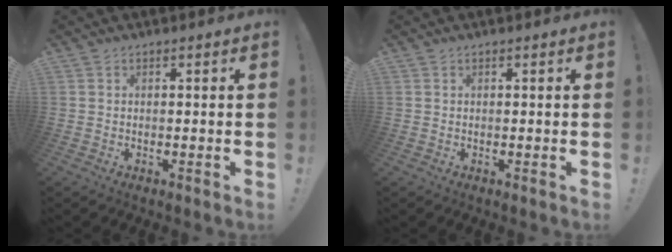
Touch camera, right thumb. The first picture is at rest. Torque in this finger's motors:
{"motor_torque": [0.00, 0.00, 0.01, -0.01, 0.00]}